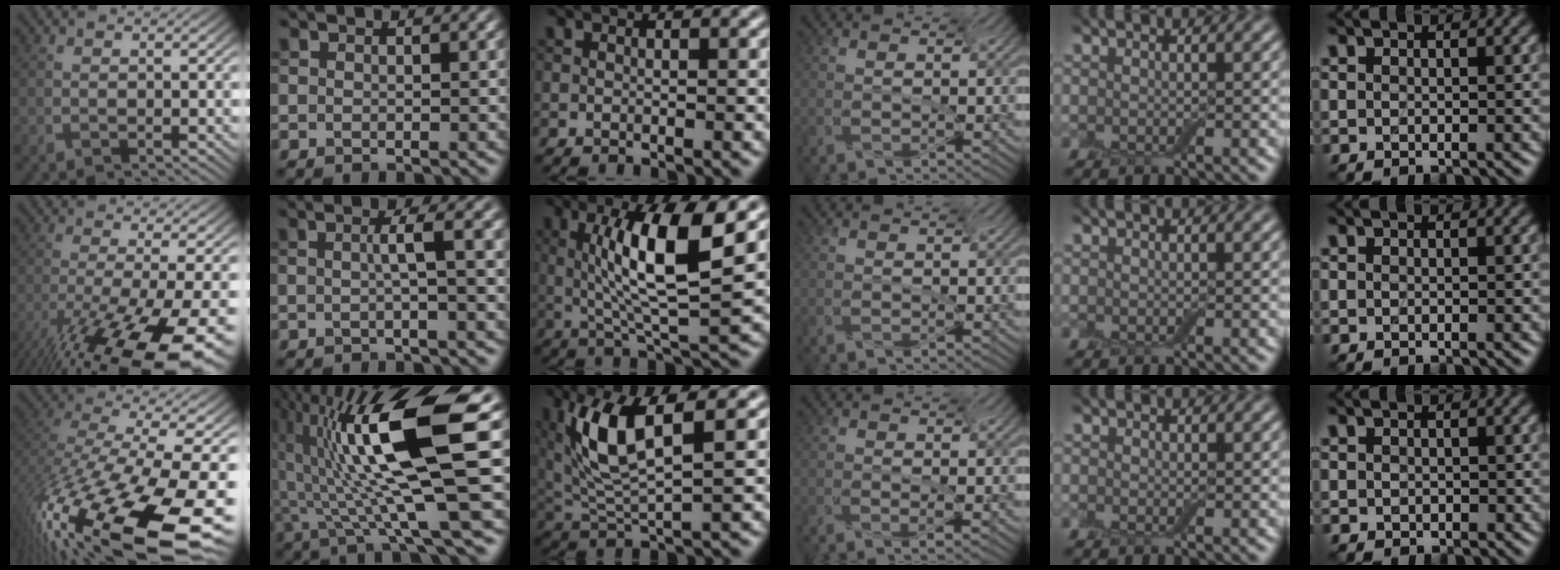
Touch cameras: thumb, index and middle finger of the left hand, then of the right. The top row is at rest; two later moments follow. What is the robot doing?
{"motion": "screw", "object": "jar lid"}